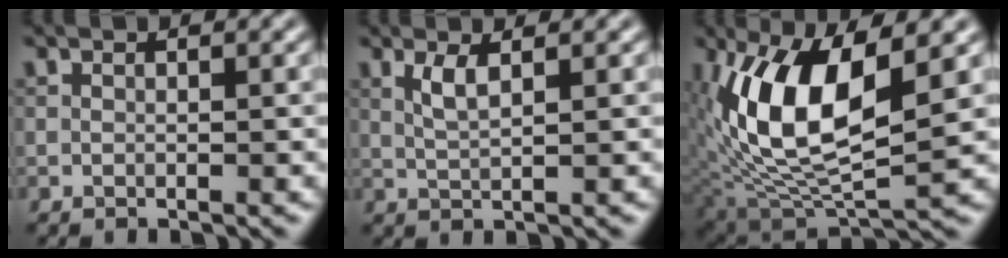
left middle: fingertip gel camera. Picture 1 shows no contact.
{"total": 1.8, "force": [0.7, 0.3, 1.6], "torque": [-0.038, 0.000, 0.013]}
{"total": 10.3, "force": [2.5, 4.4, 9.0], "torque": [-0.182, -0.009, 0.047]}